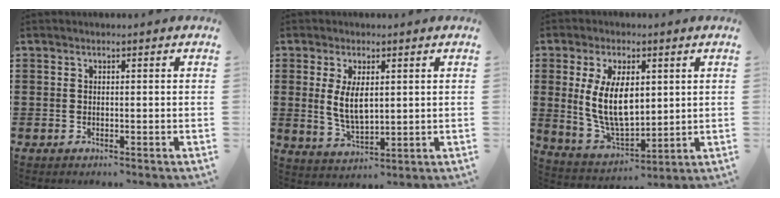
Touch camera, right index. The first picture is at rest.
{"total": 5.6, "force": [0.8, 2.6, 4.9], "torque": [-0.090, 0.002, 0.013]}
{"total": 10.3, "force": [1.7, 5.4, 8.6], "torque": [-0.195, 0.003, 0.027]}